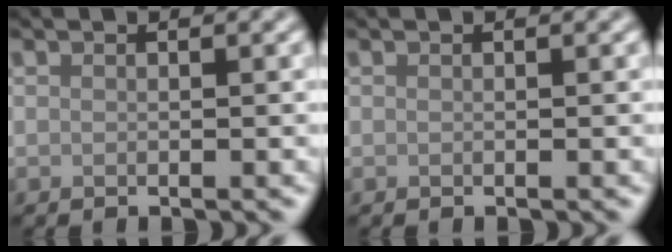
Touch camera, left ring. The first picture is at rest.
{"total": 0.0}